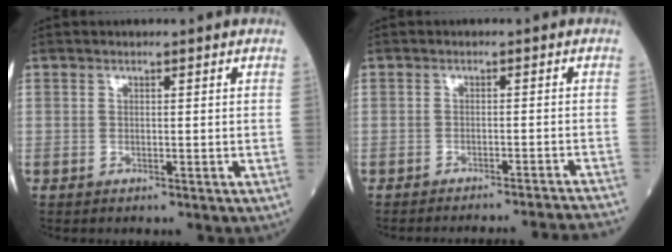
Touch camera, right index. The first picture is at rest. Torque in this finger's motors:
{"motor_torque": [0.03, -0.65, 0.16, 0.06]}